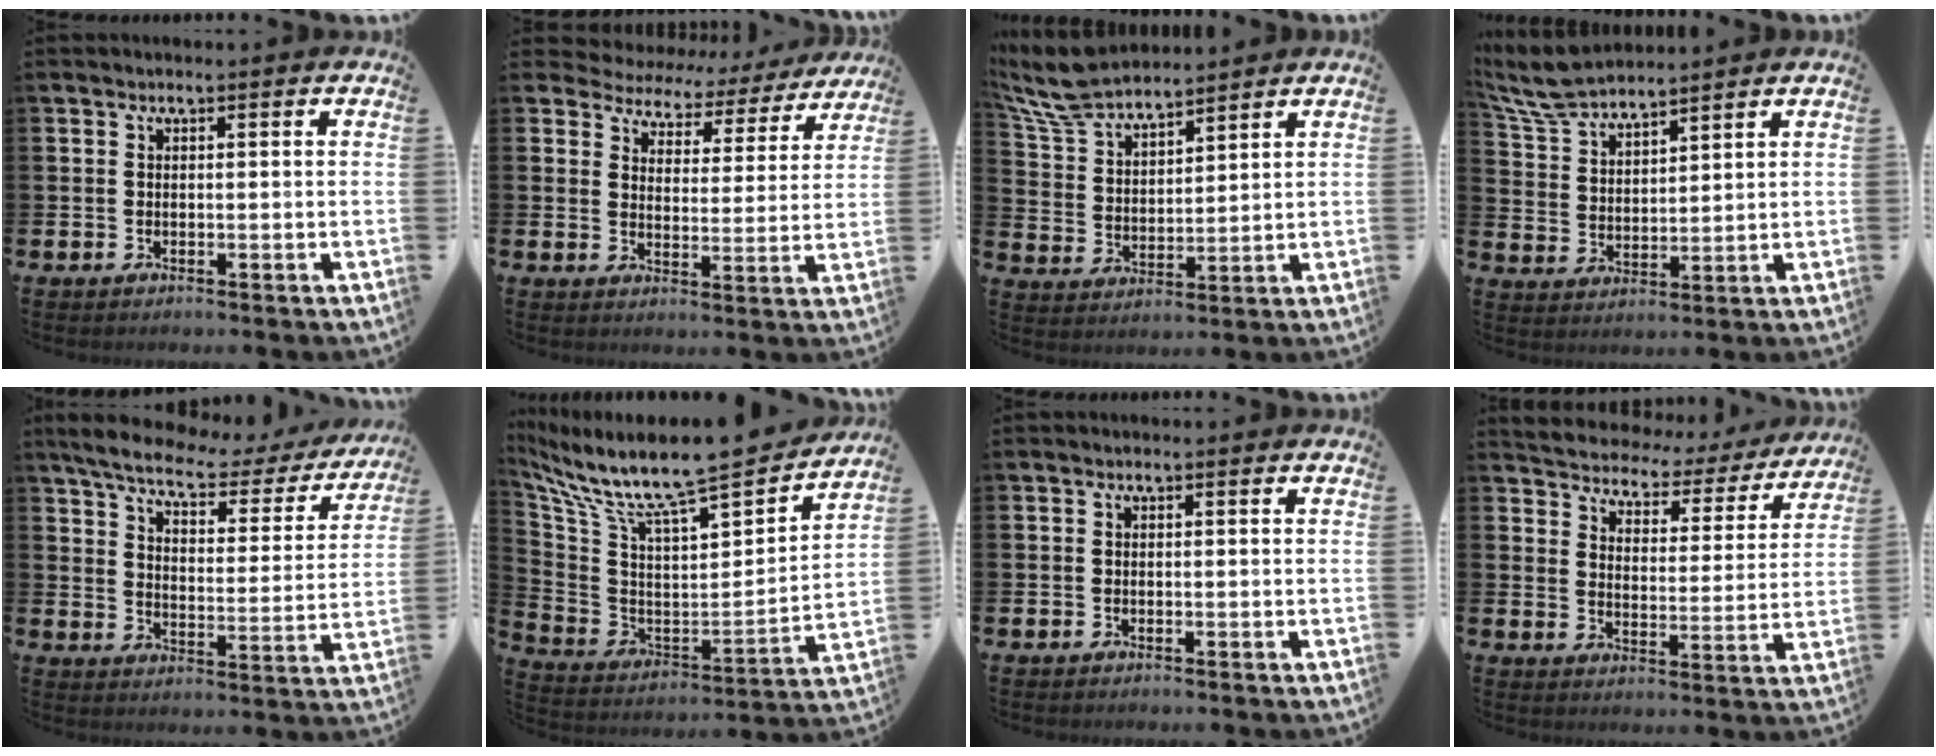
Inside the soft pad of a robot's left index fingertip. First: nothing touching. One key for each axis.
{"total": 4.9, "fx": 4.5, "fy": 2.1, "fz": 0.0, "tx": -0.023, "ty": -0.041, "tz": 0.071}
{"total": 8.1, "fx": 7.6, "fy": 1.6, "fz": 2.3, "tx": -0.082, "ty": -0.035, "tz": 0.139}
{"total": 7.2, "fx": 6.8, "fy": 1.2, "fz": 1.9, "tx": -0.069, "ty": -0.026, "tz": 0.126}
{"total": 6.7, "fx": 5.4, "fy": 1.8, "fz": 3.5, "tx": -0.085, "ty": -0.035, "tz": 0.084}
{"total": 10.2, "fx": 8.8, "fy": 1.2, "fz": 5.0, "tx": -0.134, "ty": -0.076, "tz": 0.143}
{"total": 0.0}
{"total": 4.1, "fx": 3.8, "fy": 1.4, "fz": 0.2, "tx": -0.031, "ty": -0.037, "tz": 0.058}